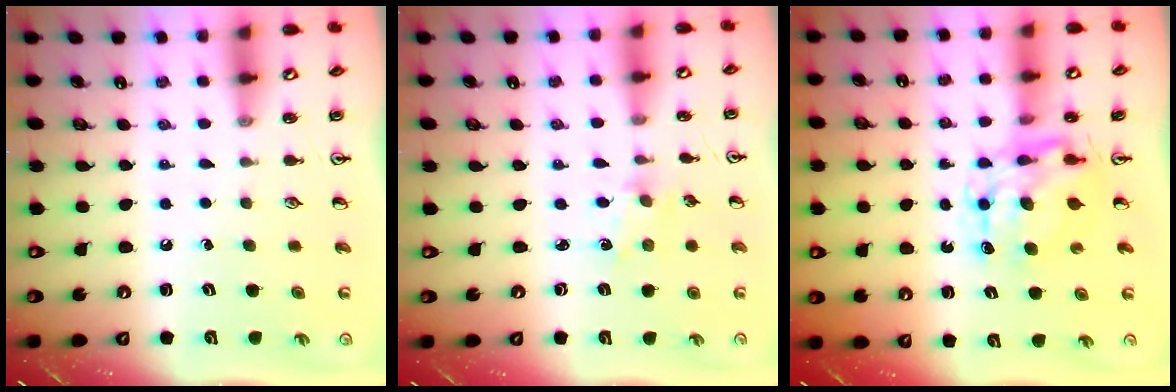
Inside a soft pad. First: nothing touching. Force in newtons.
{"total": 1.0, "press": 0.9, "slide": 0.2}
{"total": 9.7, "press": 9.7, "slide": 0.8}